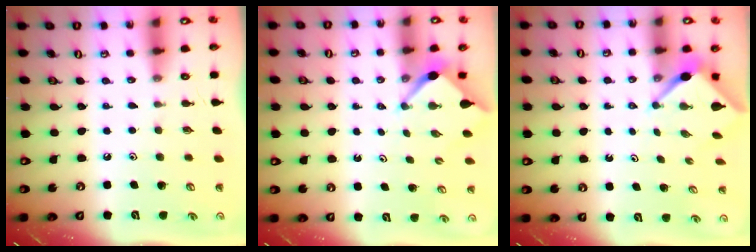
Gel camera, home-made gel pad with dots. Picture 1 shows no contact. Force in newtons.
{"total": 4.0, "press": 4.0, "slide": 0.4}
{"total": 2.9, "press": 2.9, "slide": 0.1}